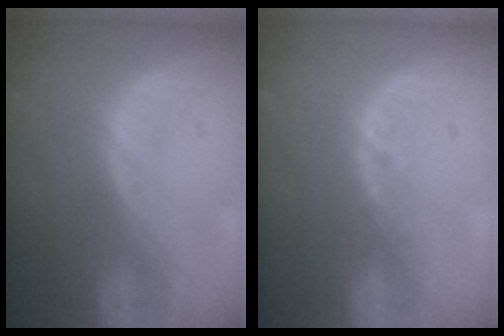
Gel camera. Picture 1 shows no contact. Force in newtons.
{"total": 2.1, "press": 1.8, "slide": 1.1}